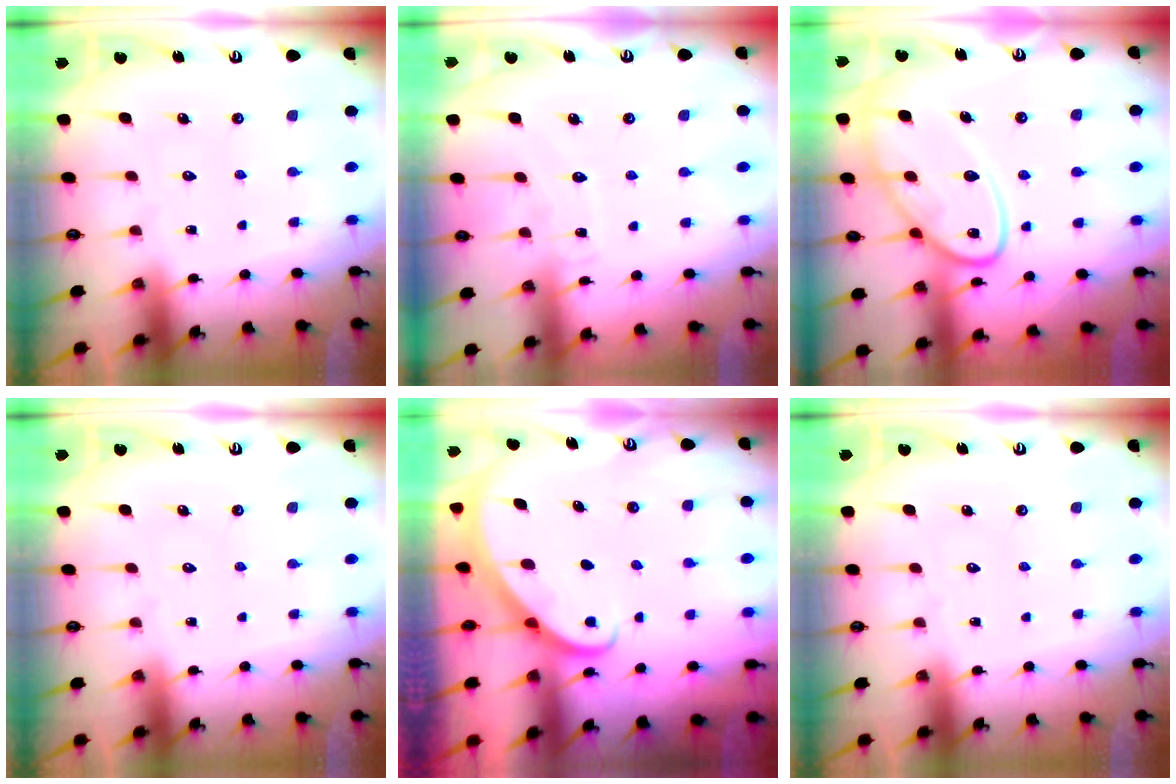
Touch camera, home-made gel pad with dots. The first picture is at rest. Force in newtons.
{"total": 5.0, "press": 5.0, "slide": 0.5}
{"total": 15.1, "press": 15.0, "slide": 1.4}
{"total": 0.0}
{"total": 2.8, "press": 2.8, "slide": 0.2}
{"total": 0.0}